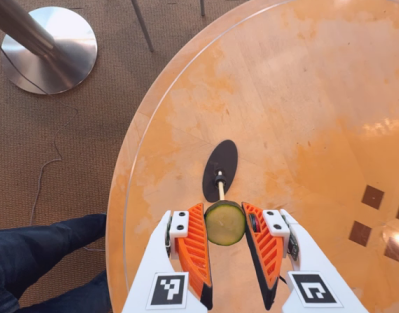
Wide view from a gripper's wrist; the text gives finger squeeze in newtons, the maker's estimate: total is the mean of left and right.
{"total": 8.9, "left": 8.8, "right": 9.0}